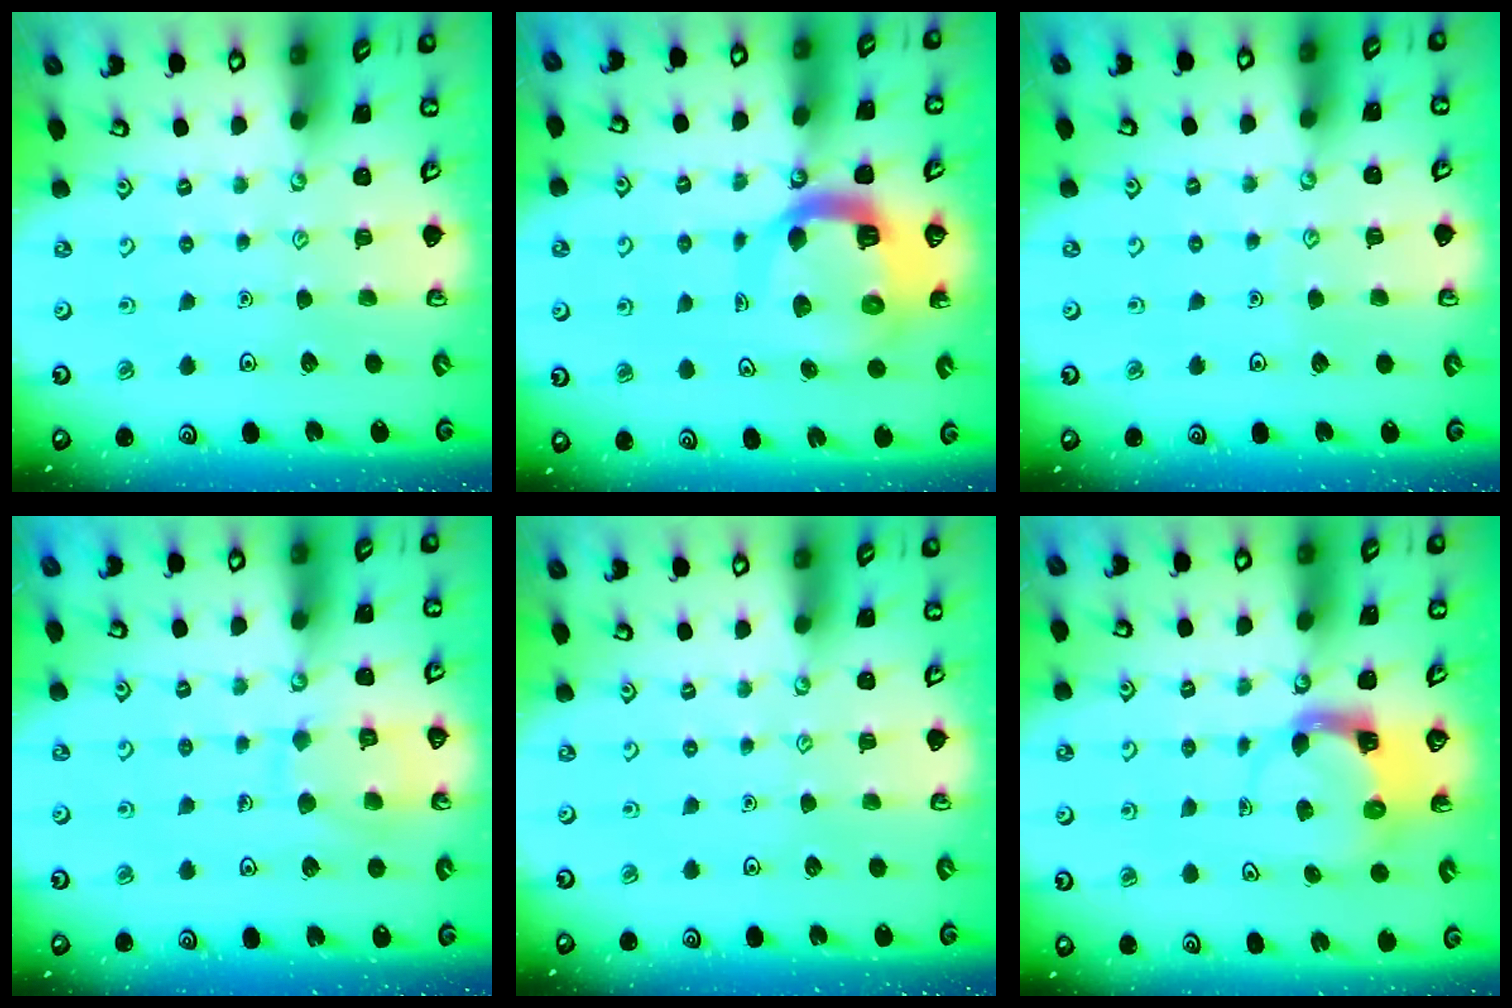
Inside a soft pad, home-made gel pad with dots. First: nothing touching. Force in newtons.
{"total": 13.6, "press": 13.5, "slide": 1.6}
{"total": 2.6, "press": 2.5, "slide": 0.3}
{"total": 10.3, "press": 10.2, "slide": 0.9}
{"total": 0.0}
{"total": 3.9, "press": 3.9, "slide": 0.4}